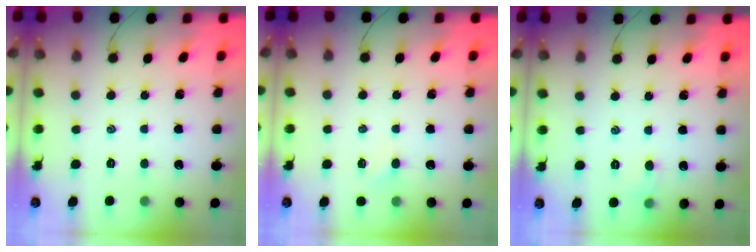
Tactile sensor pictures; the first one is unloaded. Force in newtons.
{"total": 1.3, "press": 1.2, "slide": 0.5}
{"total": 3.9, "press": 3.7, "slide": 1.2}